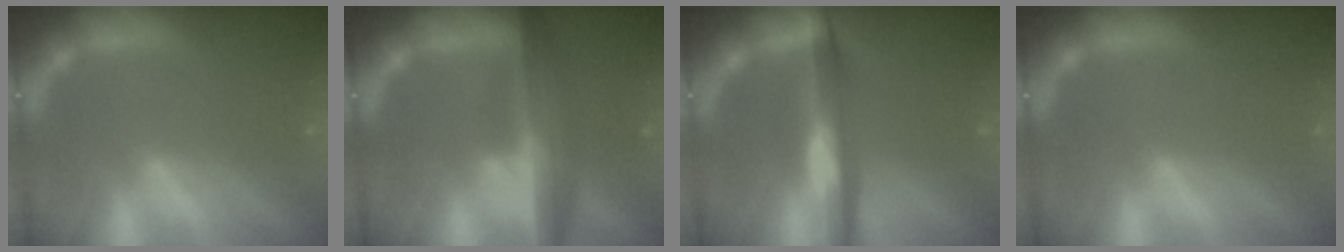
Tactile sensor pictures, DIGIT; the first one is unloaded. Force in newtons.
{"total": 7.4}
{"total": 6.6}
{"total": 0.0}